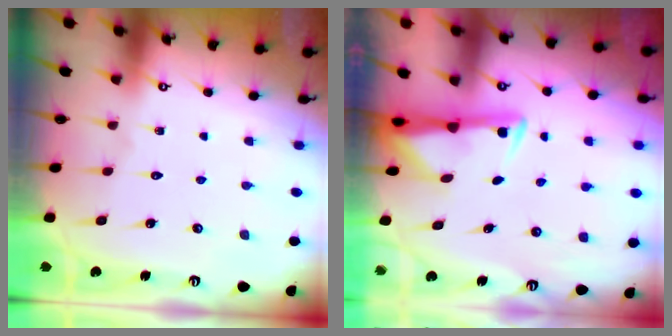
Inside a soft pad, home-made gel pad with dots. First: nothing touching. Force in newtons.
{"total": 2.8, "press": 2.8, "slide": 0.5}